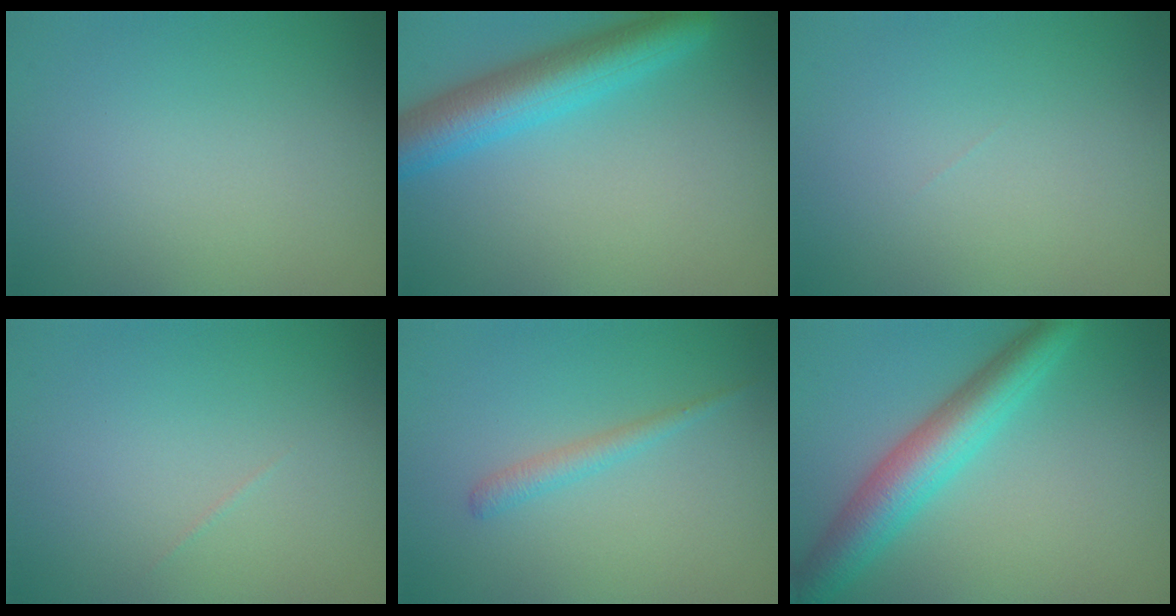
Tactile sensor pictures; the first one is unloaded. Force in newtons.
{"total": 6.1, "press": 6.1, "slide": 0.3}
{"total": 0.0}
{"total": 0.0}
{"total": 1.4, "press": 1.4, "slide": 0.1}
{"total": 5.7, "press": 5.7, "slide": 0.2}